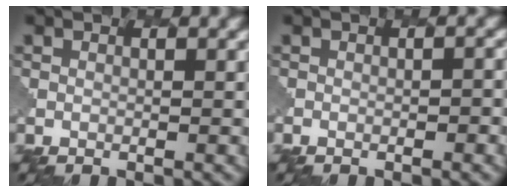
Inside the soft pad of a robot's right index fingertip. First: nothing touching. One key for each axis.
{"total": 1.5, "fx": -0.9, "fy": 0.5, "fz": 1.1, "tx": -0.010, "ty": 0.004, "tz": -0.007}